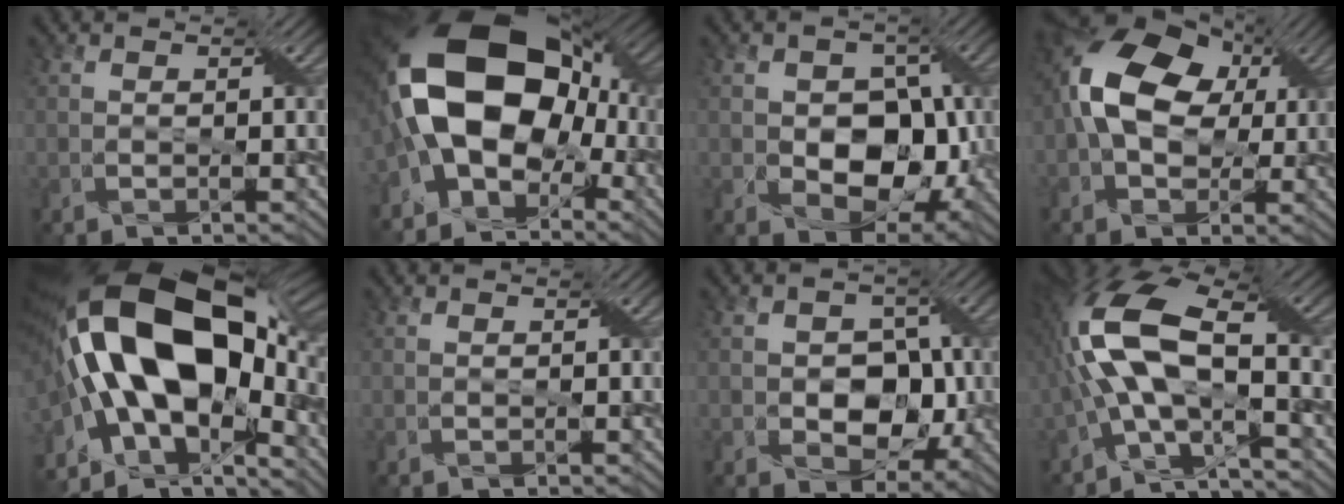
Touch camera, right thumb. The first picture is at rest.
{"total": 17.9, "force": [-0.9, 12.5, 12.8], "torque": [-0.241, -0.007, -0.009]}
{"total": 9.1, "force": [-1.3, 6.8, 5.8], "torque": [-0.078, -0.001, -0.026]}
{"total": 12.8, "force": [2.3, 9.1, 8.8], "torque": [-0.189, 0.018, 0.030]}
{"total": 20.5, "force": [-1.0, 12.0, 16.6], "torque": [-0.362, -0.007, -0.009]}
{"total": 0.0}
{"total": 6.5, "force": [-1.1, 5.1, 3.8], "torque": [-0.051, 0.000, -0.028]}
{"total": 13.6, "force": [-1.1, 5.5, 12.4], "torque": [-0.269, 0.023, -0.038]}